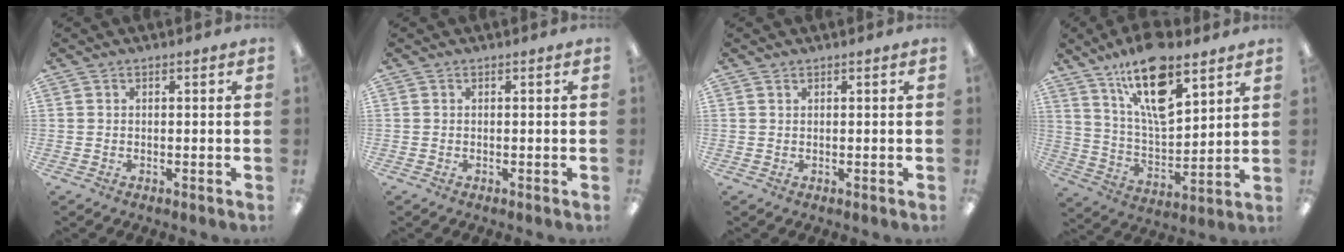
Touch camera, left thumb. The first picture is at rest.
{"total": 0.0}
{"total": 0.6, "force": [0.5, 0.2, 0.1], "torque": [-0.004, 0.001, 0.010]}
{"total": 18.2, "force": [11.8, 7.1, 12.0], "torque": [-0.206, -0.056, 0.200]}